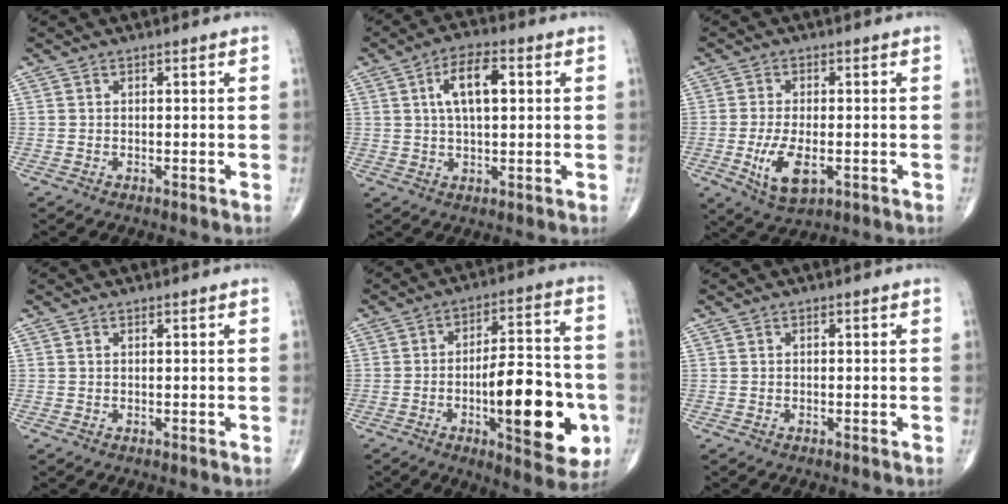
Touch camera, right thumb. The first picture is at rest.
{"total": 8.5, "force": [2.0, 3.8, 7.4], "torque": [-0.123, 0.009, 0.030]}
{"total": 8.0, "force": [-2.1, 3.7, 6.7], "torque": [-0.130, -0.009, -0.030]}
{"total": 0.0}
{"total": 20.1, "force": [-5.4, 7.1, 18.0], "torque": [-0.229, 0.022, -0.067]}
{"total": 0.0}